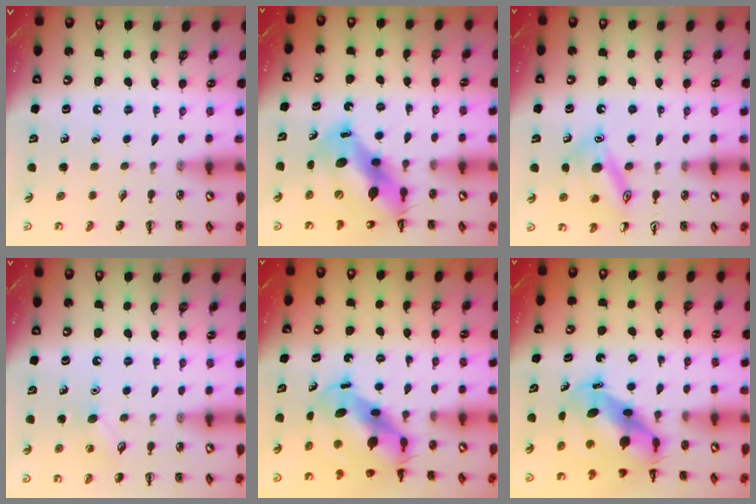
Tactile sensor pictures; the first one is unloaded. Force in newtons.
{"total": 14.1, "press": 13.5, "slide": 4.1}
{"total": 15.5, "press": 15.4, "slide": 1.4}
{"total": 5.4, "press": 5.2, "slide": 1.2}
{"total": 8.1, "press": 7.8, "slide": 2.2}
{"total": 7.4, "press": 7.1, "slide": 2.4}